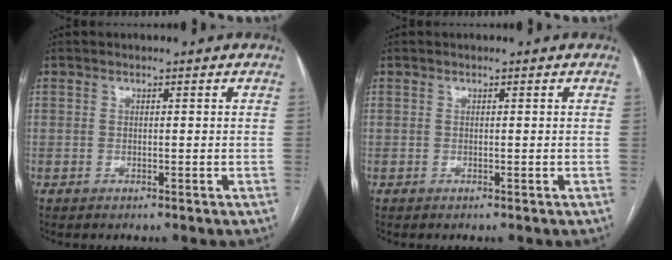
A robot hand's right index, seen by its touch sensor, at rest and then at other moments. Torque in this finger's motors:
{"motor_torque": [0.01, 0.01, -0.02, 0.00]}